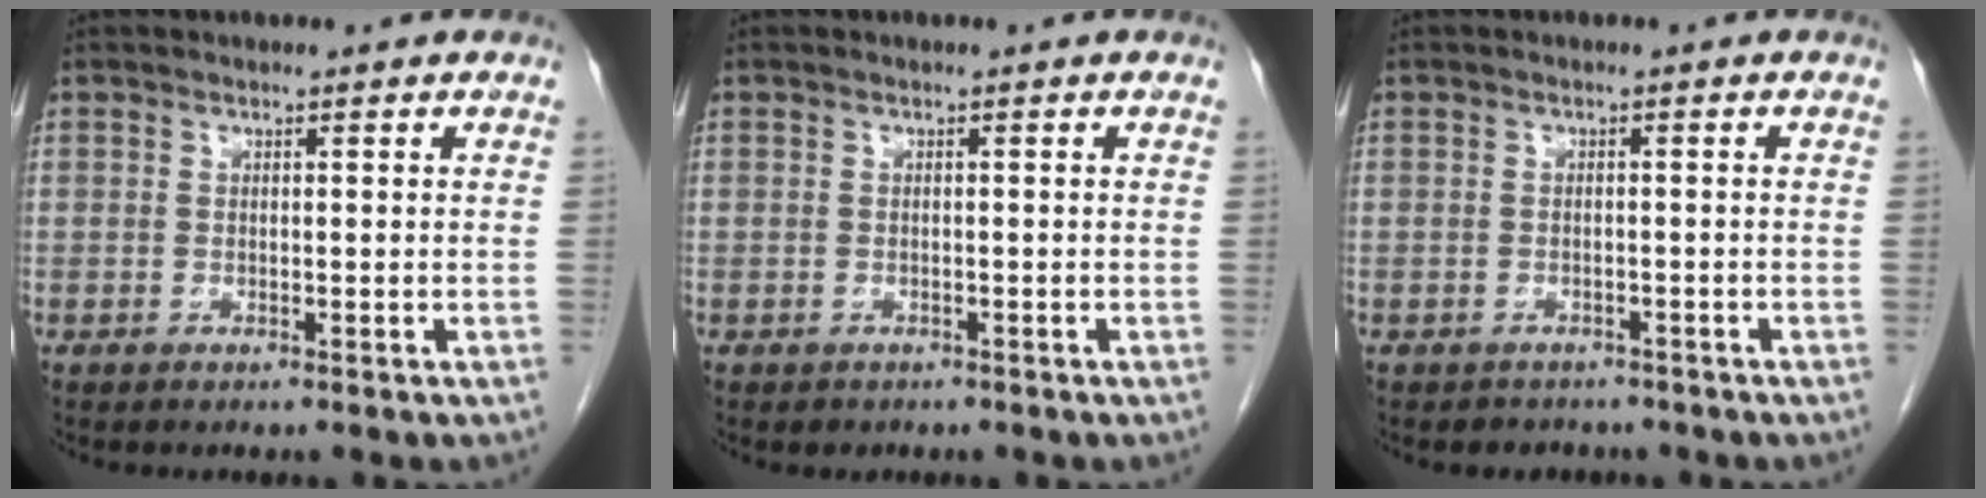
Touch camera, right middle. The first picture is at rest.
{"total": 1.0, "force": [-0.7, 0.7, 0.1], "torque": [-0.008, 0.001, -0.006]}
{"total": 3.1, "force": [-2.6, 1.7, 0.2], "torque": [-0.011, 0.005, -0.034]}